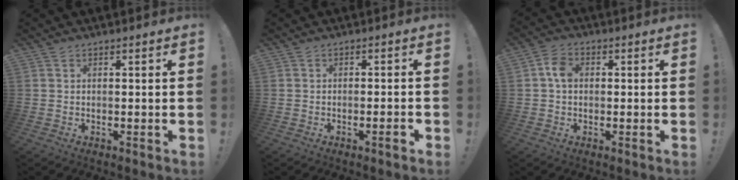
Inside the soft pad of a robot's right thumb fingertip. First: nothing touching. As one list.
[{"total": 2.9, "force": [-1.5, 0.1, 2.5], "torque": [-0.043, 0.000, -0.024]}, {"total": 5.1, "force": [0.2, 3.7, 3.5], "torque": [-0.051, 0.009, 0.003]}]